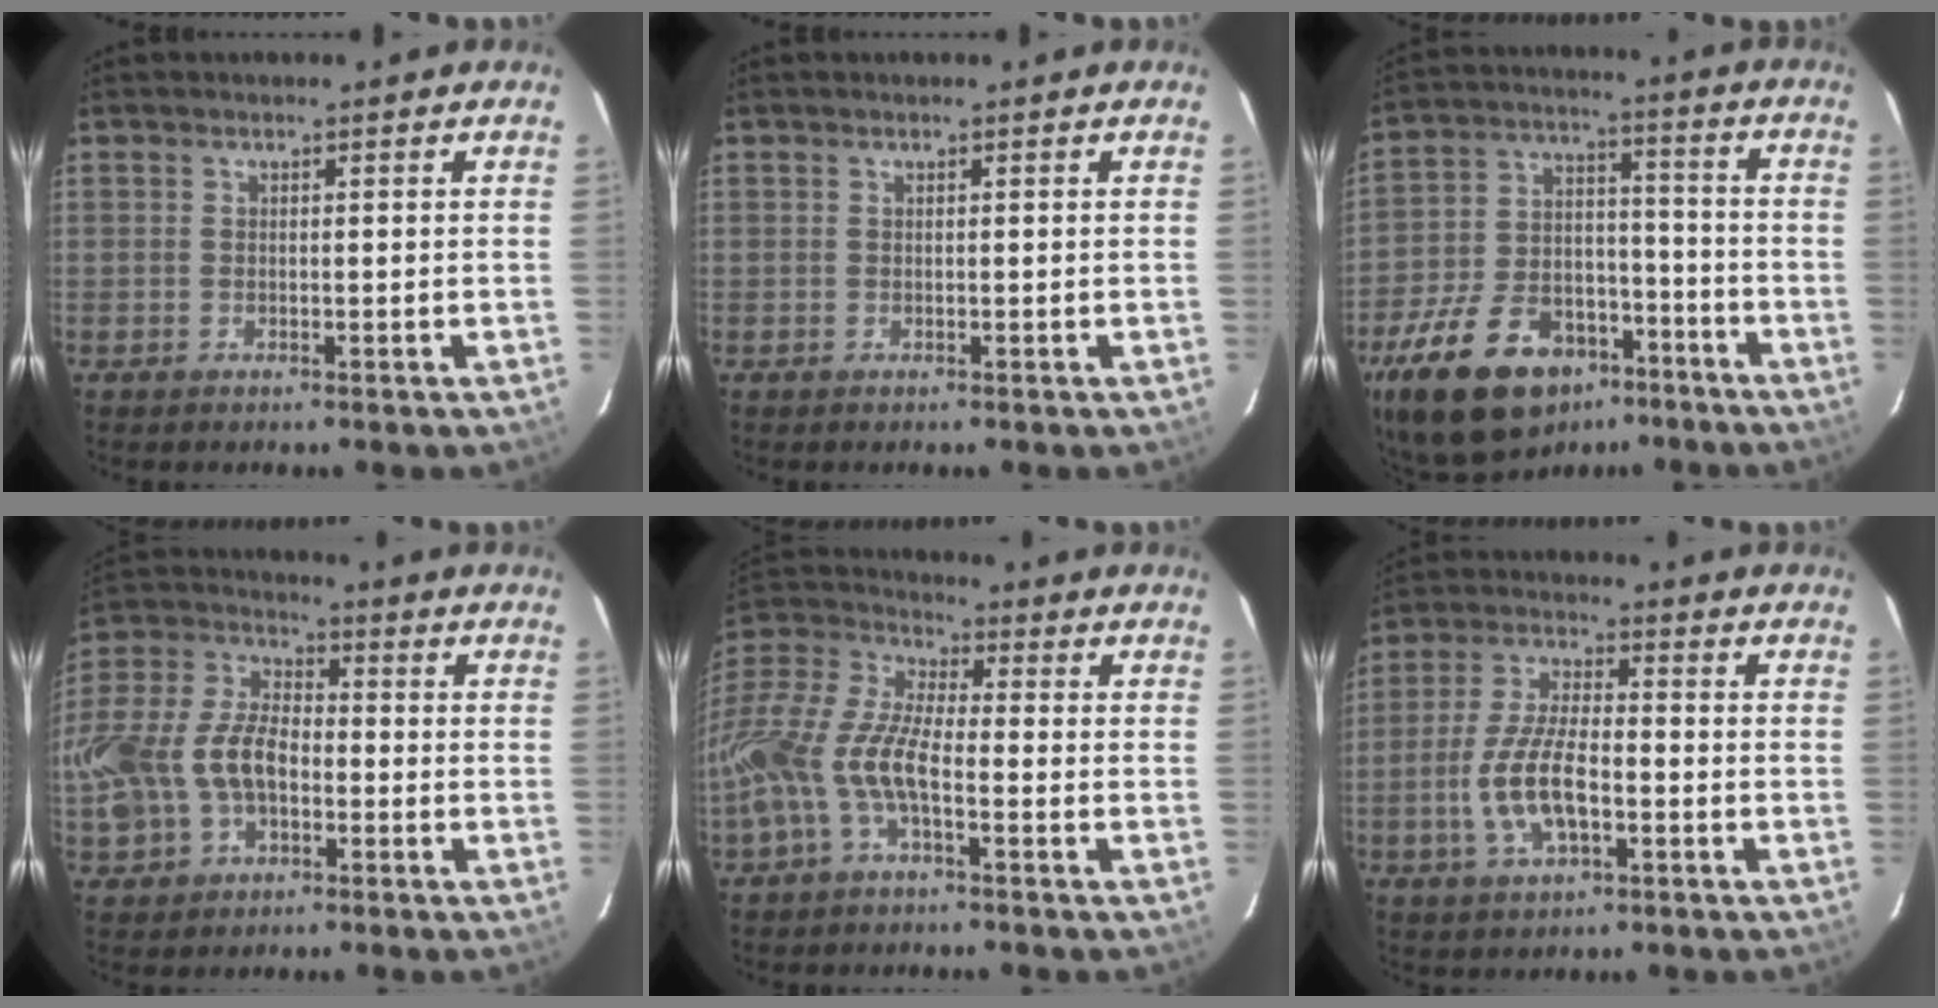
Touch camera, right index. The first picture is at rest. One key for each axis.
{"total": 0.0}
{"total": 22.5, "fx": -14.2, "fy": 12.5, "fz": 12.1, "tx": -0.260, "ty": 0.012, "tz": -0.224}
{"total": 16.5, "fx": -4.1, "fy": 10.8, "fz": 11.8, "tx": -0.281, "ty": 0.016, "tz": -0.073}
{"total": 15.1, "fx": -5.1, "fy": 5.7, "fz": 13.0, "tx": -0.282, "ty": -0.002, "tz": -0.111}
{"total": 10.8, "fx": -3.3, "fy": 4.2, "fz": 9.4, "tx": -0.194, "ty": 0.000, "tz": -0.059}